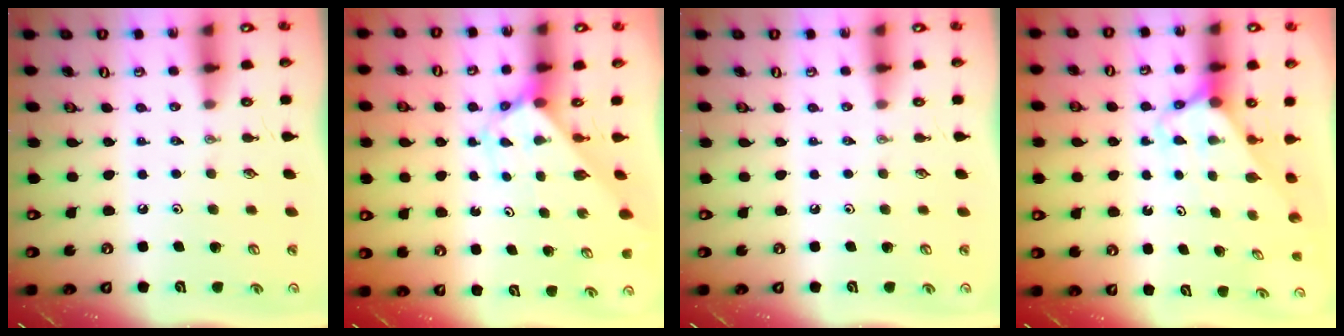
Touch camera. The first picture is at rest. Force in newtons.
{"total": 2.6, "press": 2.6, "slide": 0.2}
{"total": 0.0}
{"total": 2.9, "press": 2.9, "slide": 0.2}